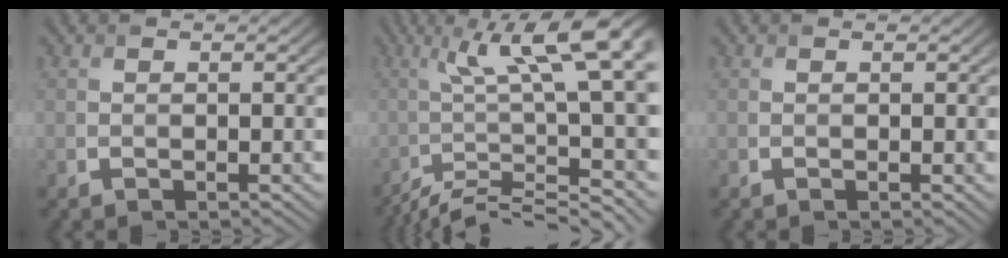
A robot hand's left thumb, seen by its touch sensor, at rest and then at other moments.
{"total": 14.4, "force": [-3.2, 3.1, 13.7], "torque": [-0.216, 0.011, -0.051]}
{"total": 0.0}